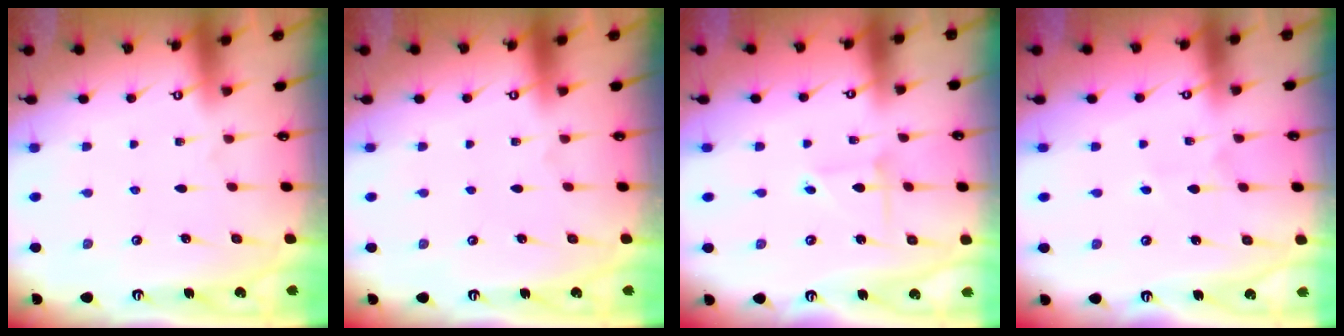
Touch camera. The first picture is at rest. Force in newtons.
{"total": 0.0}
{"total": 2.1, "press": 2.1, "slide": 0.2}
{"total": 2.7, "press": 2.7, "slide": 0.2}